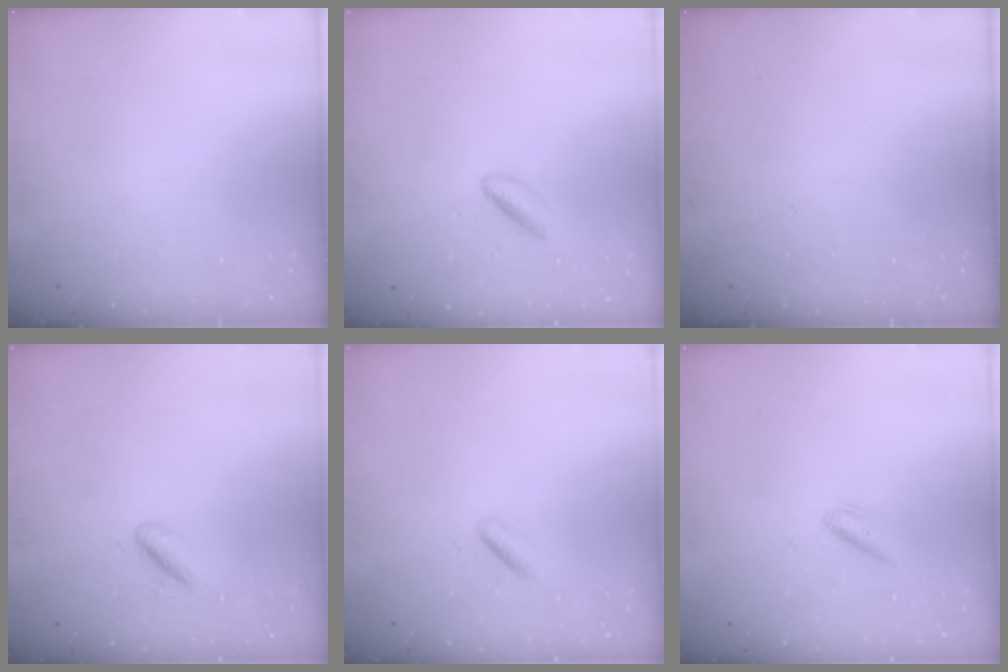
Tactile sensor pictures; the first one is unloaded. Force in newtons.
{"total": 2.5, "press": 2.3, "slide": 0.9}
{"total": 0.0}
{"total": 1.5, "press": 1.3, "slide": 0.6}
{"total": 0.6, "press": 0.0, "slide": 0.6}
{"total": 2.9, "press": 2.7, "slide": 1.1}